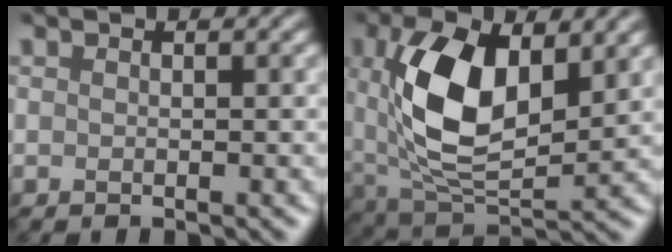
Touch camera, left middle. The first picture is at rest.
{"total": 9.2, "force": [1.7, 5.0, 7.5], "torque": [-0.169, -0.002, 0.029]}